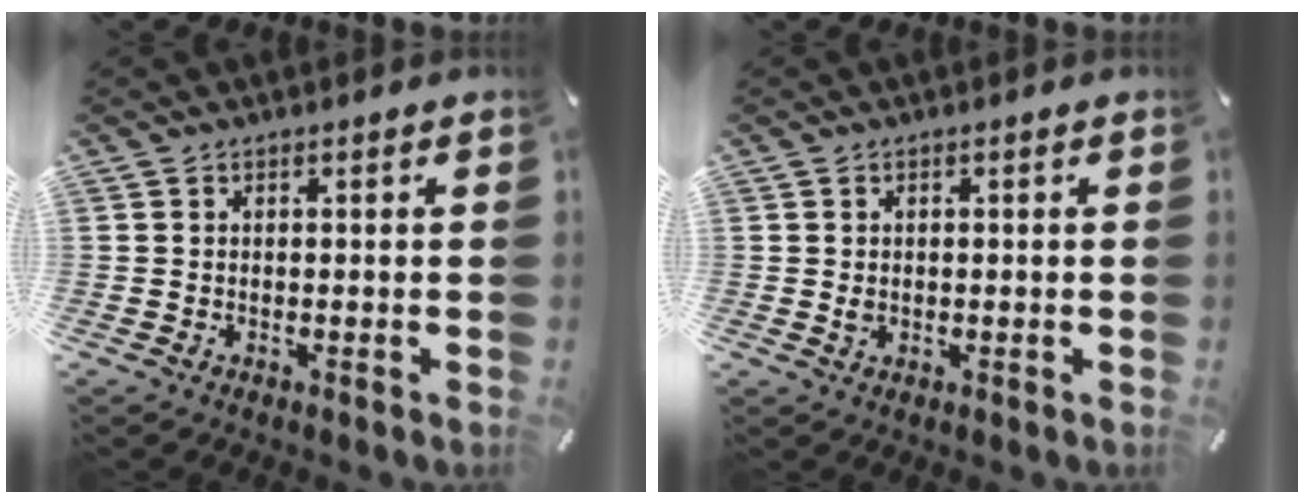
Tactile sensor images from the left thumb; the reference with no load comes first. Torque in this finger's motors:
{"motor_torque": [0.47, 0.47, 0.02, 0.00, 0.01]}